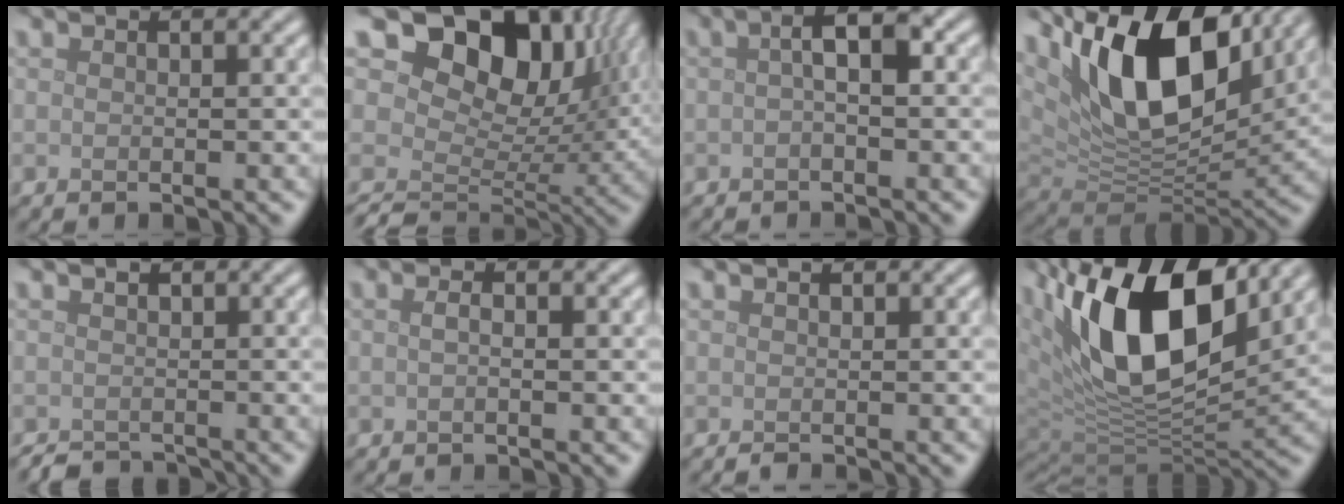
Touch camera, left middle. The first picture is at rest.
{"total": 15.5, "force": [5.9, 10.3, 9.9], "torque": [-0.159, 0.023, 0.106]}
{"total": 3.0, "force": [0.1, 0.7, 2.9], "torque": [-0.046, 0.012, -0.002]}
{"total": 13.5, "force": [6.9, 6.4, 9.6], "torque": [-0.162, 0.009, 0.115]}
{"total": 1.4, "force": [-1.3, 0.4, 0.1], "torque": [-0.001, -0.003, -0.029]}
{"total": 0.7, "force": [-0.1, 0.2, 0.7], "torque": [-0.015, 0.000, -0.003]}
{"total": 0.0}
{"total": 14.8, "force": [6.3, 6.4, 11.8], "torque": [-0.207, 0.012, 0.104]}